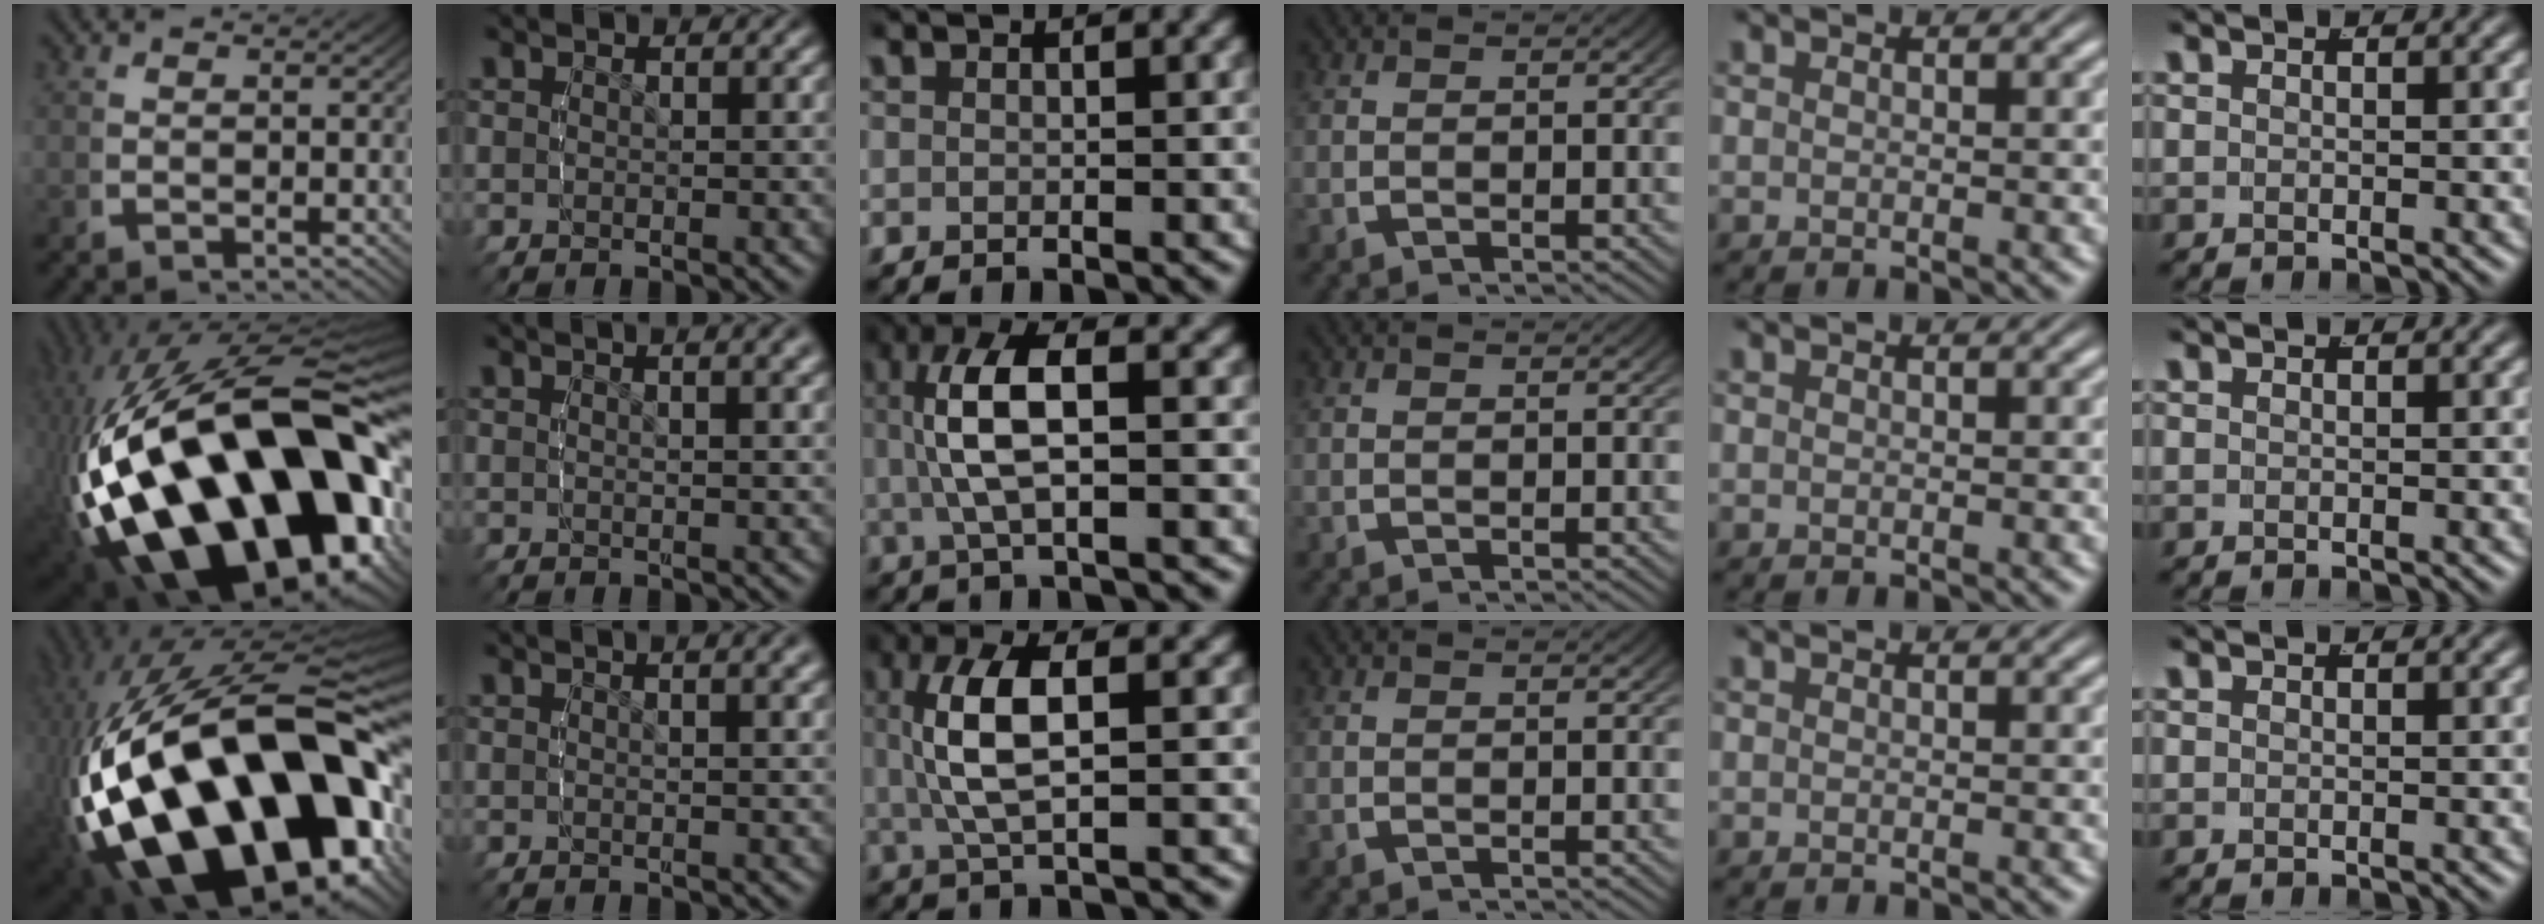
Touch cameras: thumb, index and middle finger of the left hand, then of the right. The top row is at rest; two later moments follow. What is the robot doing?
{"motion": "lift_and_place", "object": "tape"}